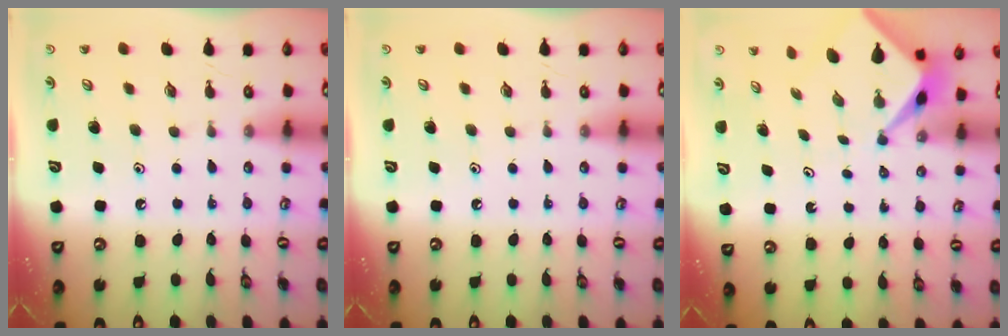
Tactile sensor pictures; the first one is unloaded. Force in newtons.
{"total": 0.0}
{"total": 2.3, "press": 2.2, "slide": 0.3}